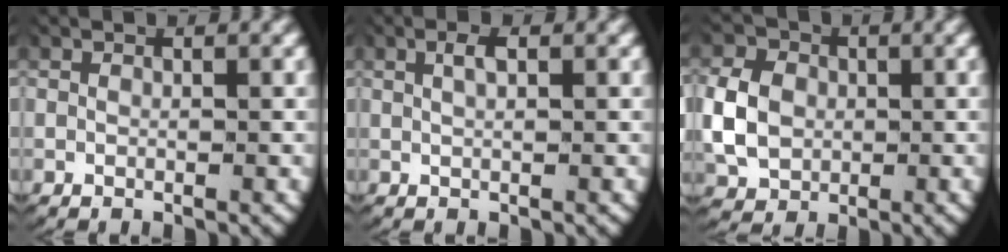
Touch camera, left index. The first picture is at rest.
{"total": 1.4, "force": [0.6, 0.4, 1.3], "torque": [-0.024, 0.000, 0.013]}
{"total": 5.3, "force": [-0.1, 4.5, 2.8], "torque": [-0.065, -0.010, 0.008]}